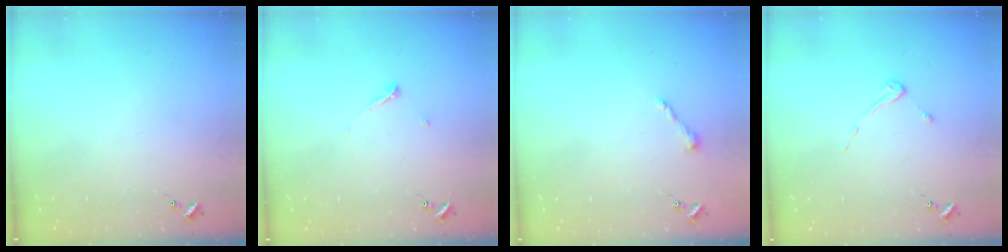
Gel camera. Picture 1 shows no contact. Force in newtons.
{"total": 3.2, "press": 3.2, "slide": 0.3}
{"total": 4.3, "press": 4.3, "slide": 0.5}
{"total": 2.7, "press": 2.7, "slide": 0.3}